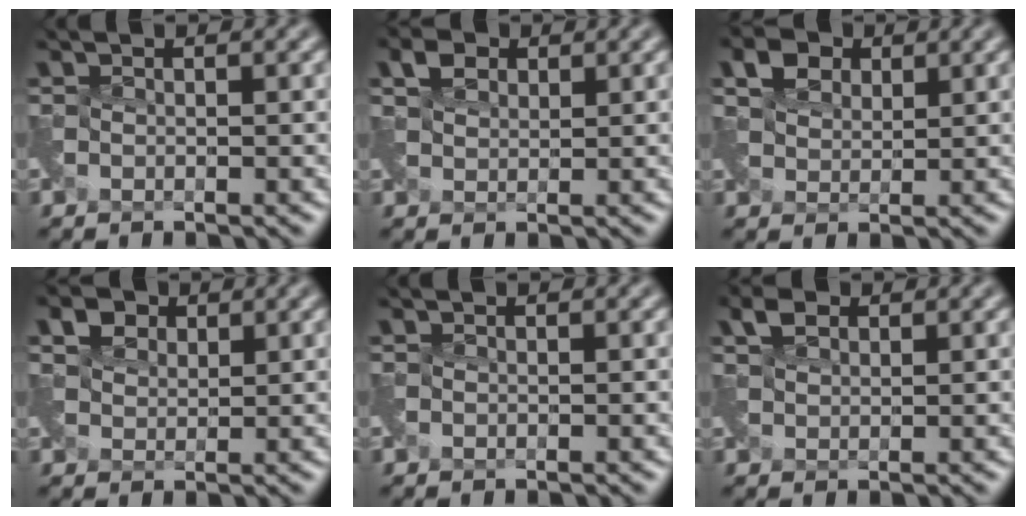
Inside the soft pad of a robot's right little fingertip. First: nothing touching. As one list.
[{"total": 1.8, "force": [1.4, 1.0, 0.6], "torque": [-0.014, 0.004, 0.027]}, {"total": 2.6, "force": [1.8, 1.6, 1.1], "torque": [-0.023, 0.003, 0.034]}, {"total": 2.1, "force": [1.6, 1.2, 0.6], "torque": [-0.013, 0.002, 0.030]}, {"total": 0.0}, {"total": 1.8, "force": [1.4, 0.8, 0.6], "torque": [-0.015, 0.006, 0.029]}]